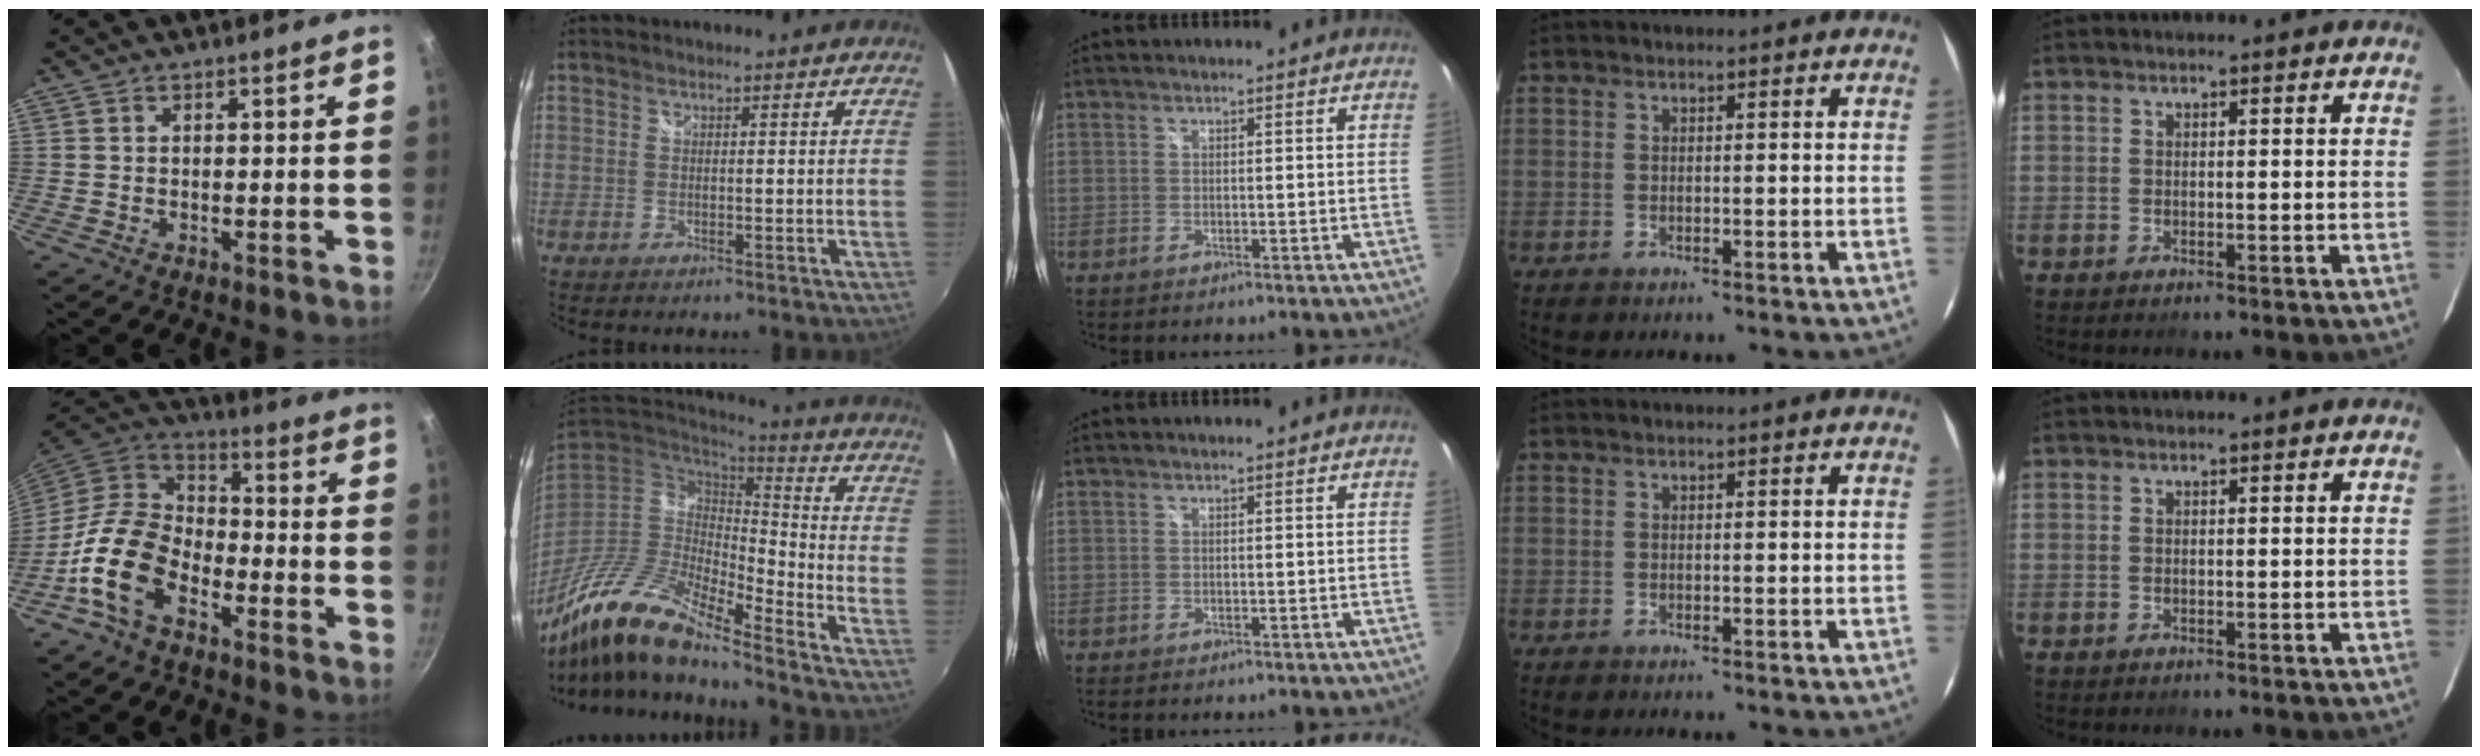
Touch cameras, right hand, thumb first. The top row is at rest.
{"thumb": {"total": 14.6, "force": [-7.4, 8.9, 9.0], "torque": [-0.147, 0.059, -0.164]}, "index": {"total": 16.8, "force": [-12.1, 2.6, 11.2], "torque": [-0.211, -0.026, -0.245]}}